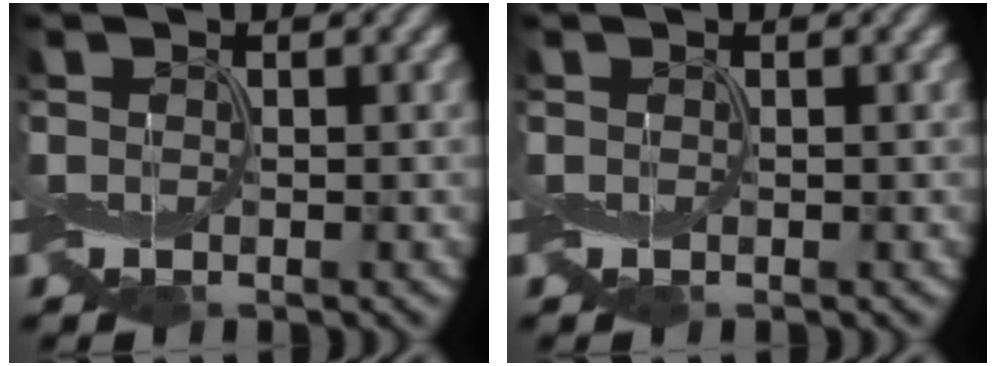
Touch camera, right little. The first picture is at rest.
{"total": 0.0}